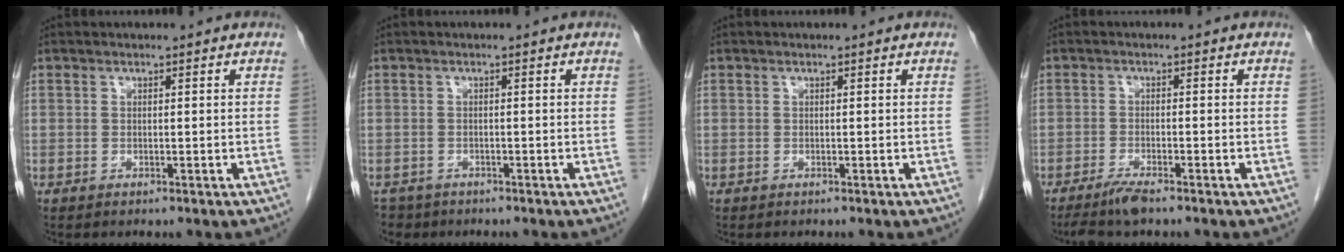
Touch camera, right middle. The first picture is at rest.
{"total": 3.1, "force": [-2.5, 1.8, 0.0], "torque": [-0.005, 0.000, -0.043]}
{"total": 0.0}
{"total": 3.7, "force": [-3.0, 0.3, 2.2], "torque": [-0.046, -0.008, -0.057]}